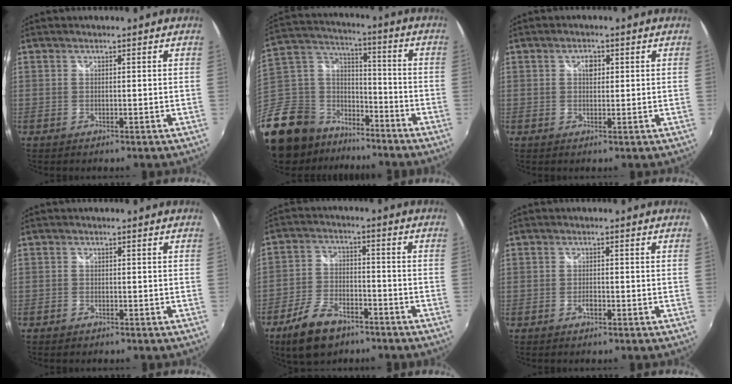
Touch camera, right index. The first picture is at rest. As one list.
[{"total": 22.6, "force": [-14.2, 15.1, 9.2], "torque": [-0.270, 0.028, -0.240]}, {"total": 2.1, "force": [0.6, 1.5, 1.4], "torque": [-0.021, 0.005, 0.008]}, {"total": 1.3, "force": [-1.1, 0.8, 0.2], "torque": [-0.007, -0.001, -0.020]}, {"total": 10.7, "force": [-7.3, 5.3, 5.7], "torque": [-0.135, -0.002, -0.132]}, {"total": 1.4, "force": [-0.8, 0.7, 0.9], "torque": [-0.018, 0.001, -0.016]}]